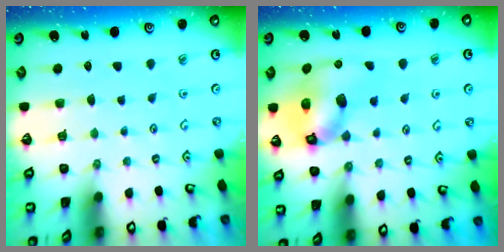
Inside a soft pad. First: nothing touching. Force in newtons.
{"total": 14.4, "press": 14.2, "slide": 2.1}